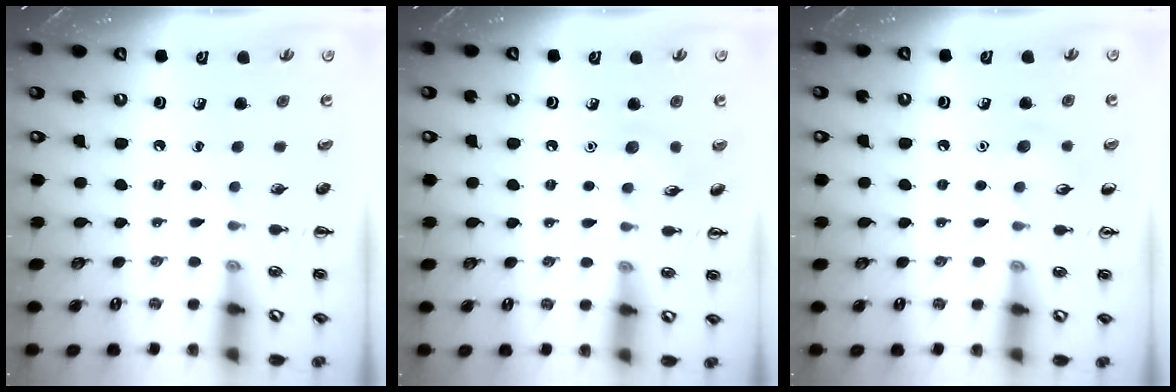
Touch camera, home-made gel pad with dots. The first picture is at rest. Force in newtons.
{"total": 5.6, "press": 5.4, "slide": 1.5}
{"total": 4.9, "press": 4.6, "slide": 1.4}